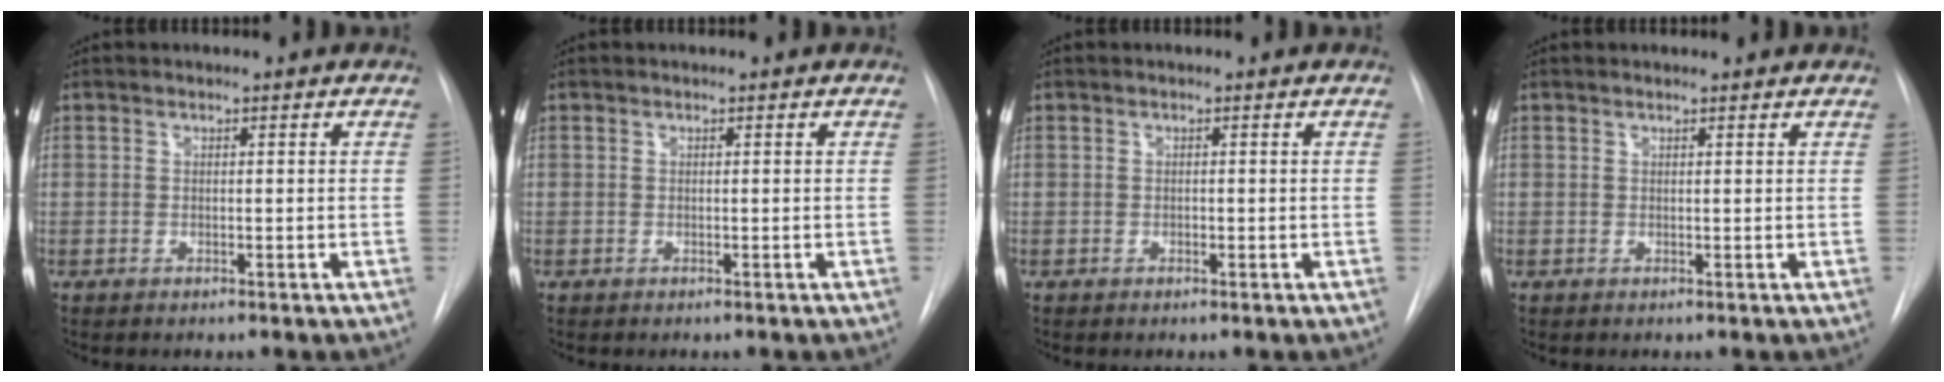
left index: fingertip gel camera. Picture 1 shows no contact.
{"total": 0.0}
{"total": 0.0}
{"total": 1.5, "force": [1.5, 0.2, 0.3], "torque": [-0.012, 0.010, 0.017]}